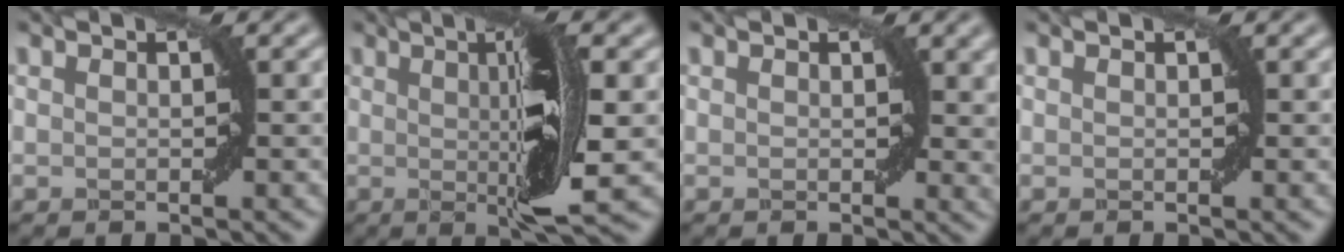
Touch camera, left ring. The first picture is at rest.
{"total": 7.3, "force": [0.4, 1.2, 7.2], "torque": [-0.110, -0.005, 0.008]}
{"total": 1.9, "force": [0.7, 1.1, 1.4], "torque": [-0.011, -0.005, 0.012]}
{"total": 0.0}